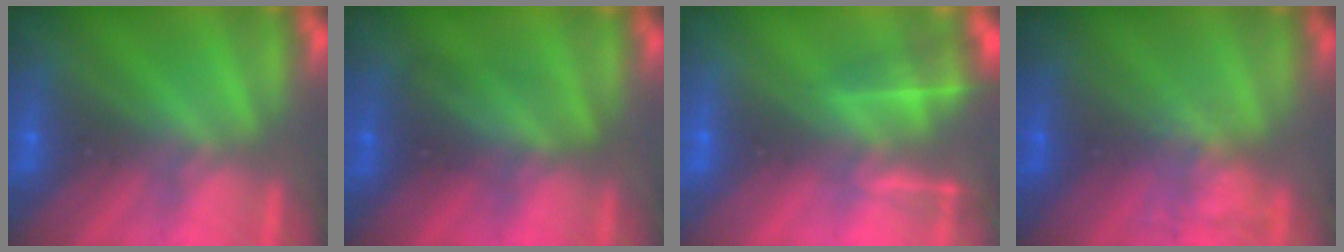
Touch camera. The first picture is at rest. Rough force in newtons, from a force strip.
{"total": 2.4}
{"total": 4.6}
{"total": 4.2}